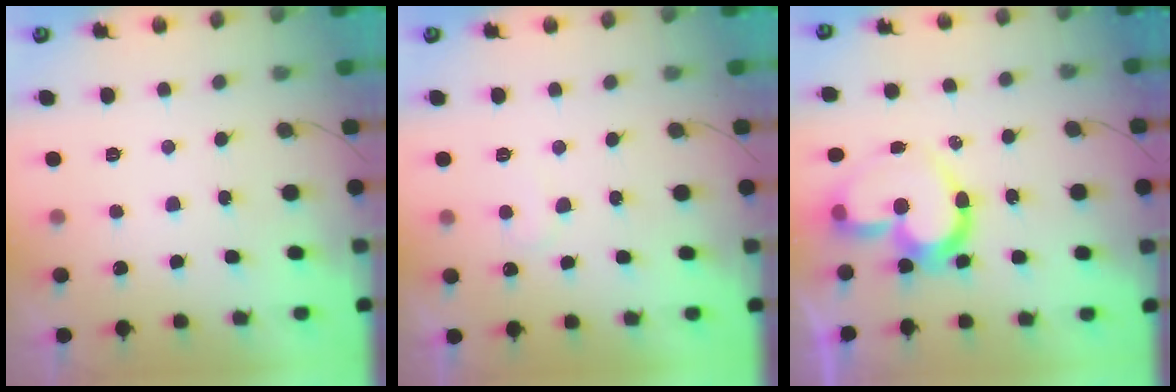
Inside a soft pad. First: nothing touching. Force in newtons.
{"total": 5.1, "press": 5.1, "slide": 0.3}
{"total": 15.2, "press": 15.2, "slide": 1.2}